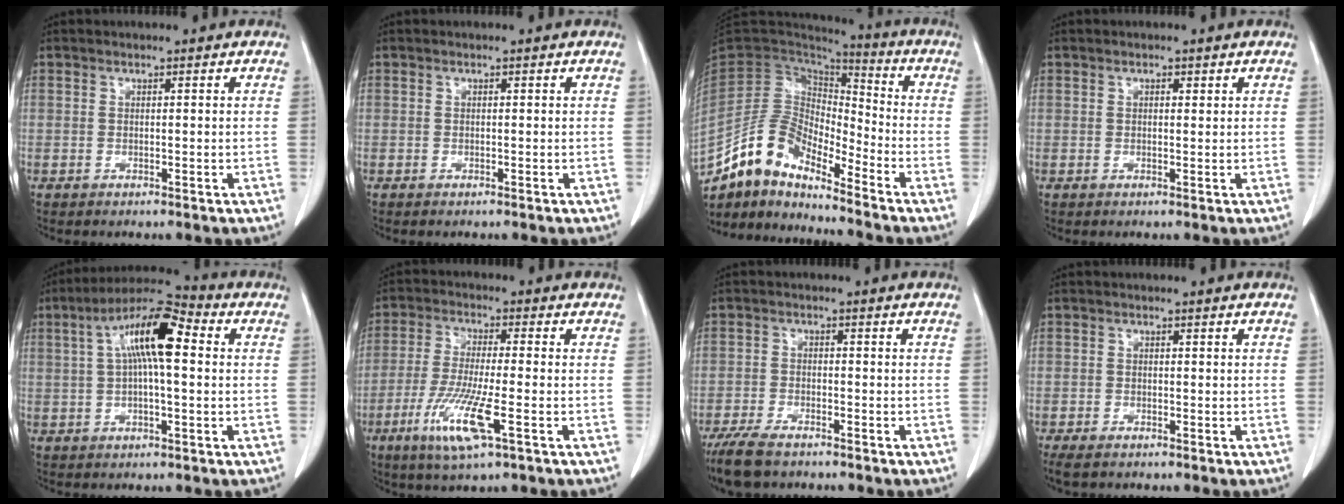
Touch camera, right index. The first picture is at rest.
{"total": 0.0}
{"total": 11.4, "force": [-9.7, 3.5, 5.0], "torque": [-0.099, 0.040, -0.185]}
{"total": 0.8, "force": [0.5, 0.4, 0.6], "torque": [-0.009, -0.002, 0.006]}
{"total": 11.5, "force": [2.2, 2.5, 11.0], "torque": [-0.201, 0.036, 0.030]}
{"total": 10.1, "force": [-4.1, 0.5, 9.2], "torque": [-0.187, -0.025, -0.078]}
{"total": 6.5, "force": [-5.3, 2.0, 3.3], "torque": [-0.062, -0.012, -0.093]}
{"total": 2.7, "force": [-2.1, 1.1, 1.4], "torque": [-0.027, -0.006, -0.032]}